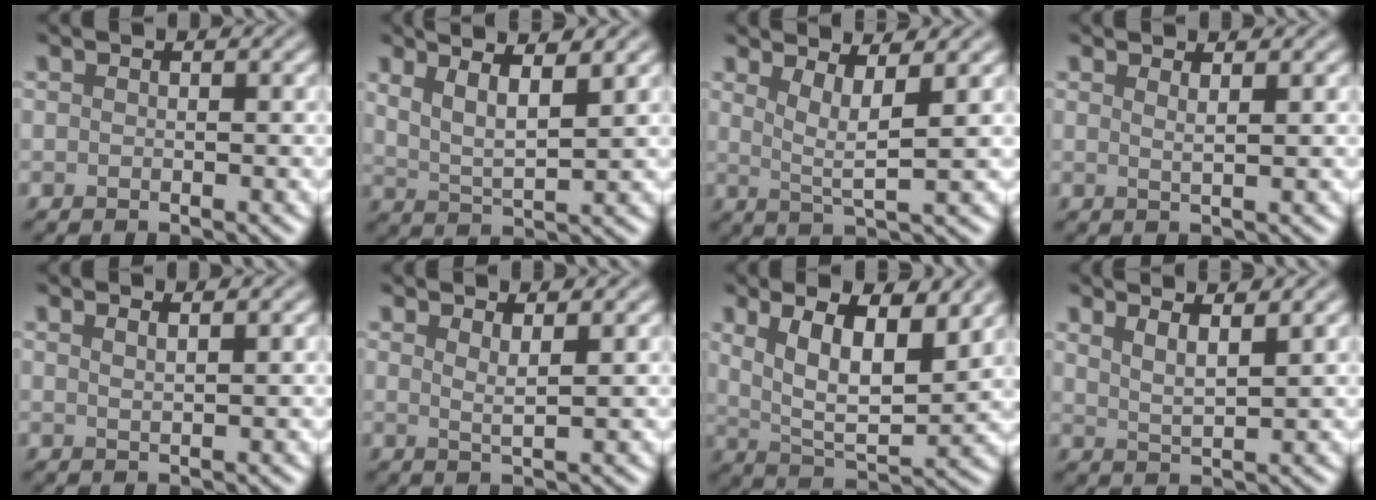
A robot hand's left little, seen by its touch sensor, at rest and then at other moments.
{"total": 4.9, "force": [3.0, 1.3, 3.6], "torque": [-0.065, 0.010, 0.046]}
{"total": 3.5, "force": [1.6, 0.7, 3.1], "torque": [-0.054, -0.008, 0.031]}
{"total": 1.3, "force": [0.9, 0.4, 0.9], "torque": [-0.005, -0.001, 0.009]}
{"total": 1.7, "force": [1.1, 0.6, 1.1], "torque": [-0.005, 0.005, 0.005]}
{"total": 1.9, "force": [1.3, 0.4, 1.4], "torque": [-0.017, -0.003, 0.017]}
{"total": 8.3, "force": [3.5, 3.4, 6.8], "torque": [-0.122, -0.005, 0.060]}
{"total": 3.5, "force": [2.7, 0.9, 2.0], "torque": [-0.023, 0.009, 0.036]}